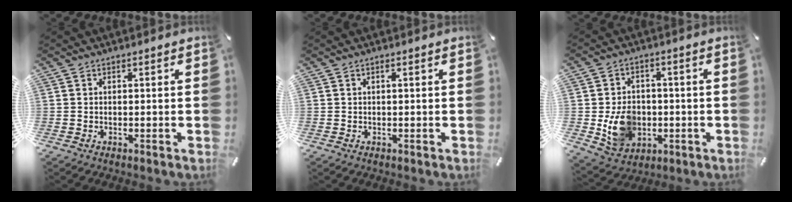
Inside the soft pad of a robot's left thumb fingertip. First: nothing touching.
{"total": 0.5, "force": [0.1, 0.0, 0.5], "torque": [-0.009, 0.001, 0.000]}
{"total": 10.4, "force": [-1.6, 8.7, 5.3], "torque": [-0.105, 0.012, -0.025]}